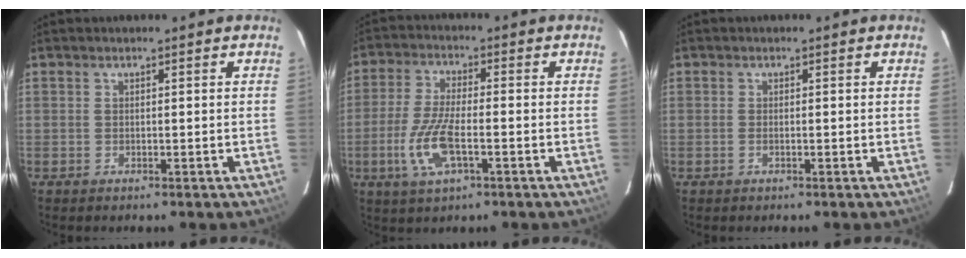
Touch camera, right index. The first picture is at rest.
{"total": 9.4, "force": [-3.2, 2.9, 8.4], "torque": [-0.182, -0.006, -0.062]}
{"total": 0.6, "force": [-0.2, 0.1, 0.6], "torque": [-0.013, 0.001, -0.006]}